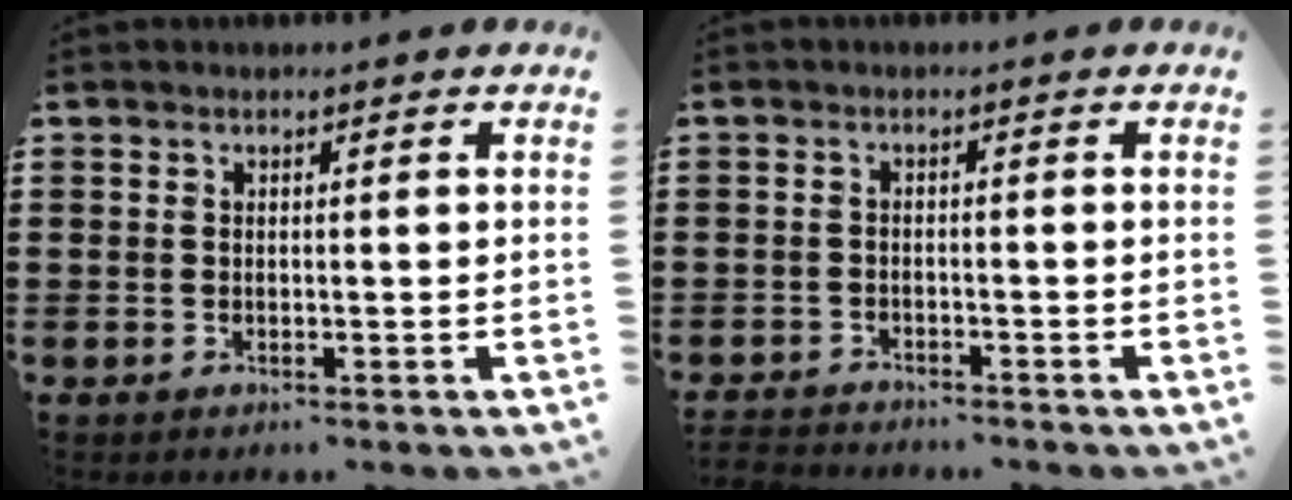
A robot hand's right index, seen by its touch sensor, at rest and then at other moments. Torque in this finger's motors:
{"motor_torque": [-1.89, 0.25, -1.05, -0.14]}